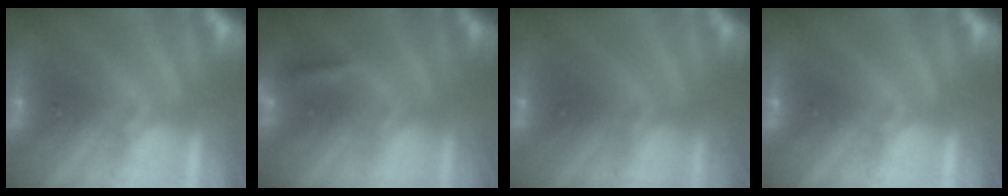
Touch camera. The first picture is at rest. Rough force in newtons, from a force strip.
{"total": 5.0}
{"total": 2.9}
{"total": 0.0}